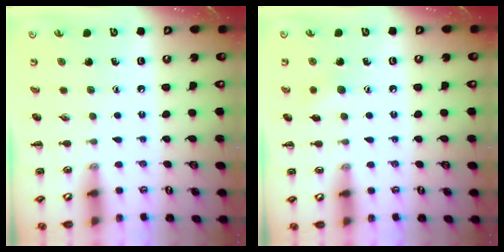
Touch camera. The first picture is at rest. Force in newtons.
{"total": 4.8, "press": 4.7, "slide": 1.0}